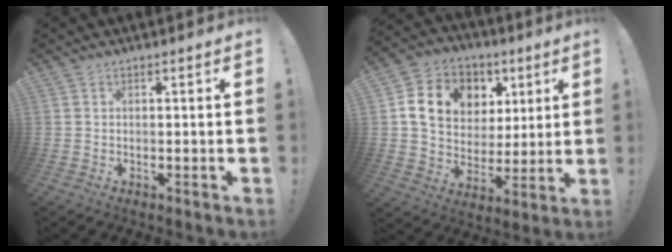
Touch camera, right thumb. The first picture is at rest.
{"total": 15.3, "force": [5.5, 12.1, 7.7], "torque": [-0.118, -0.014, 0.114]}